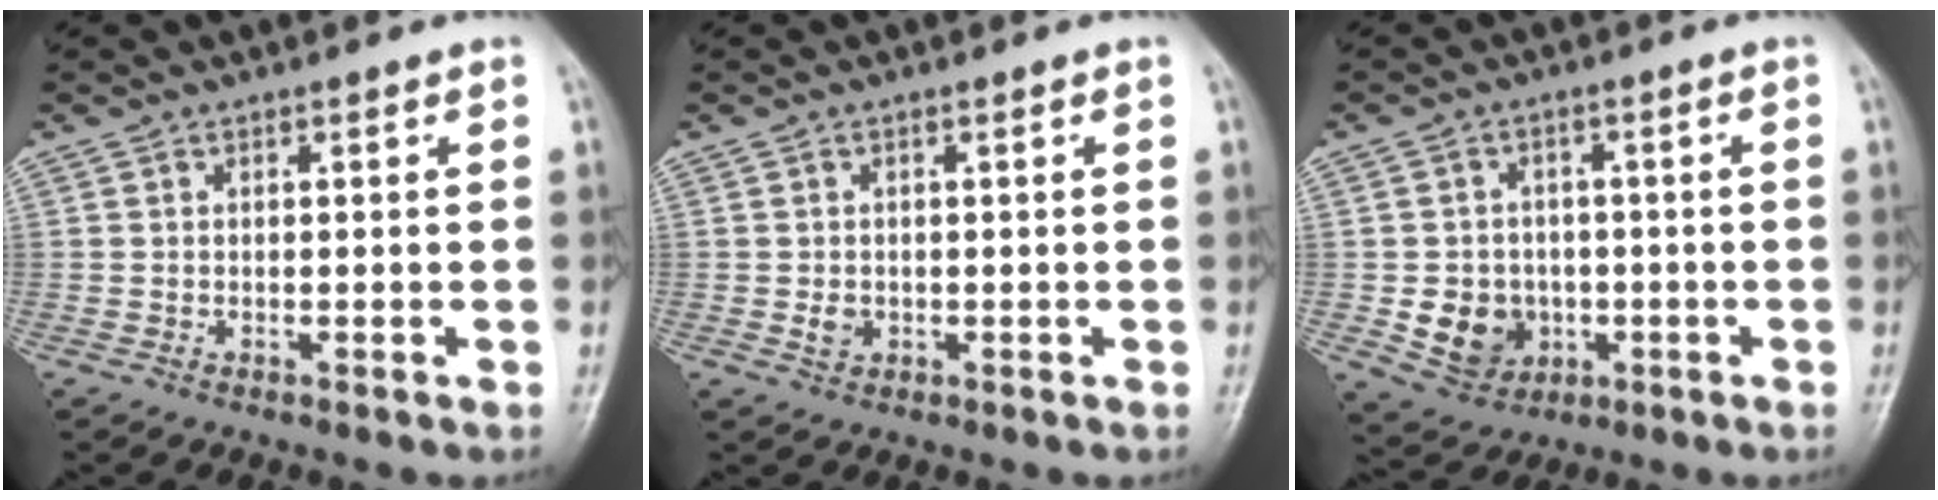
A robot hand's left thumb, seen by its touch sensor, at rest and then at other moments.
{"total": 1.8, "force": [-0.2, 1.5, 1.0], "torque": [-0.012, 0.000, -0.001]}
{"total": 8.1, "force": [-1.6, 7.2, 3.5], "torque": [-0.027, 0.007, -0.017]}